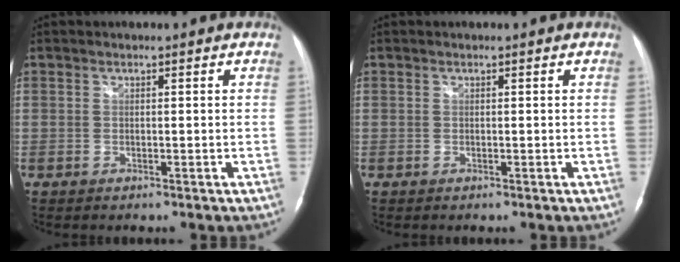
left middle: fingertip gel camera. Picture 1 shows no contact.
{"total": 0.0}